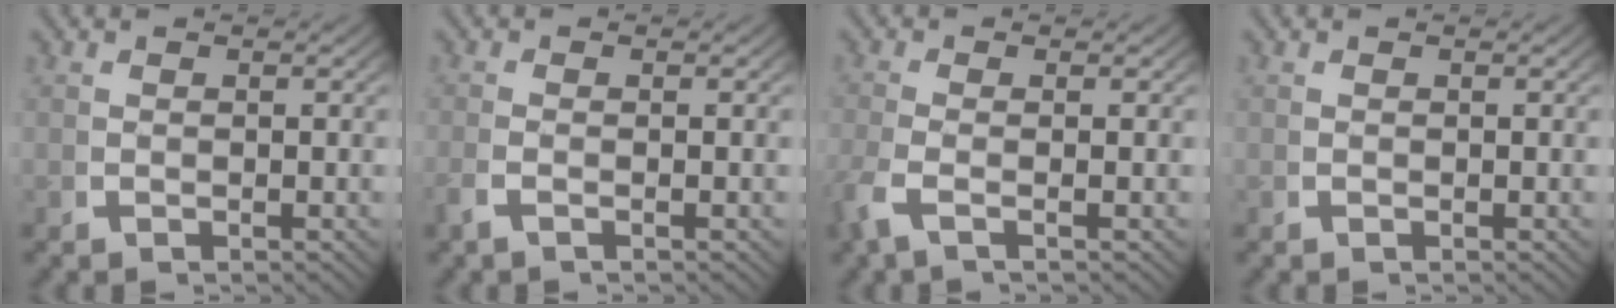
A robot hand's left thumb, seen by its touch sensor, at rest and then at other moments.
{"total": 1.1, "force": [-0.5, 0.1, 1.0], "torque": [-0.029, 0.000, -0.010]}
{"total": 2.3, "force": [-0.9, 0.5, 2.1], "torque": [-0.068, -0.007, -0.013]}
{"total": 0.0}